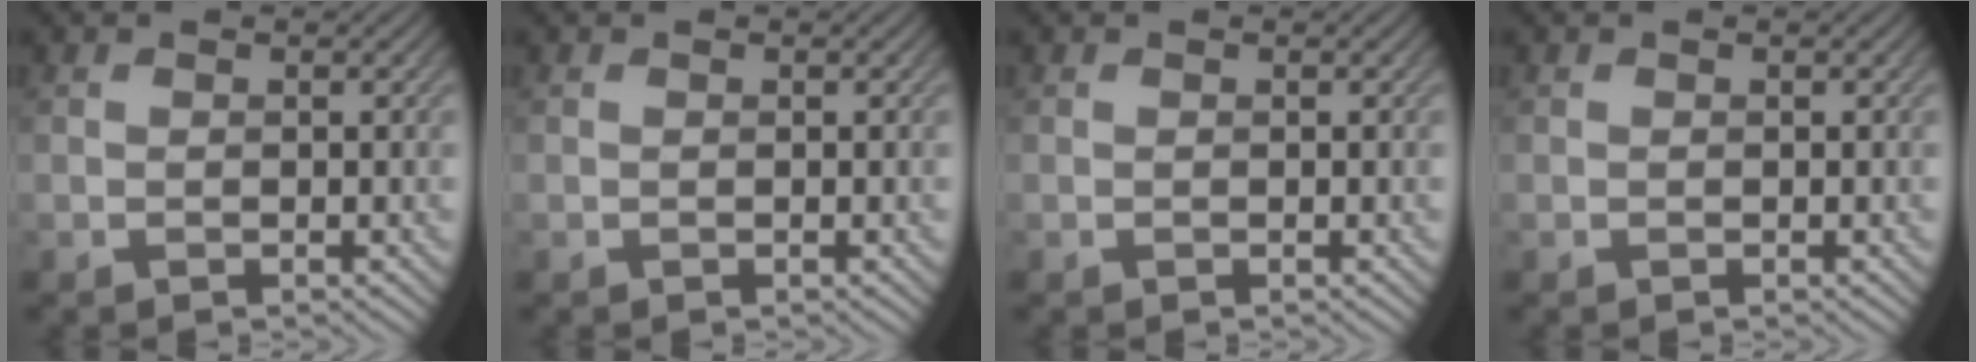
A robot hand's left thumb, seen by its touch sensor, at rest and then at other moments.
{"total": 0.0}
{"total": 0.0}
{"total": 0.0}